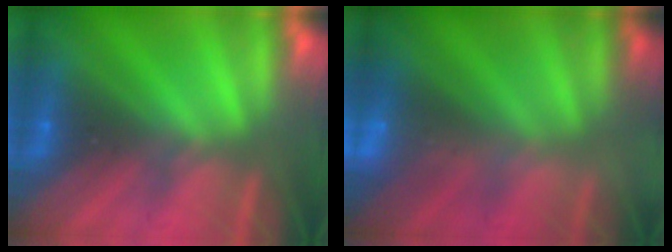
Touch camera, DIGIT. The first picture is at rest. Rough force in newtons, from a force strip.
{"total": 2.2}